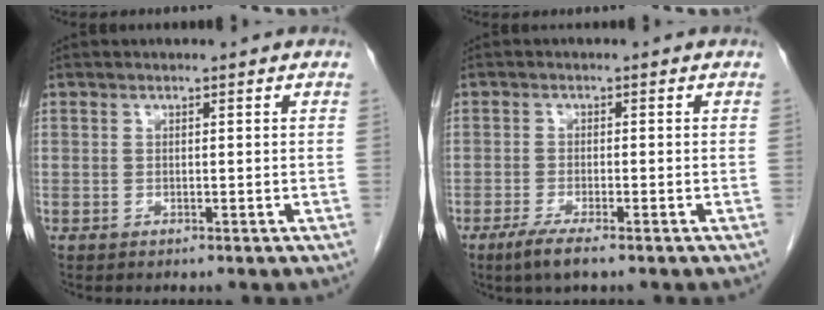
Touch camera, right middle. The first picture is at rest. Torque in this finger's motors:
{"motor_torque": [0.71, -0.49, 0.06, 0.06]}